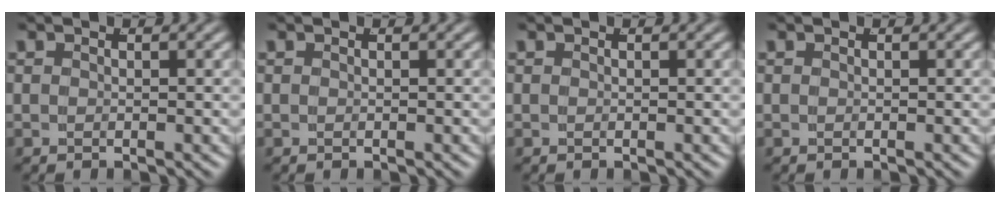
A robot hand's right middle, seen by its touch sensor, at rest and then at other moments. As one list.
[{"total": 0.0}, {"total": 0.0}, {"total": 0.0}]